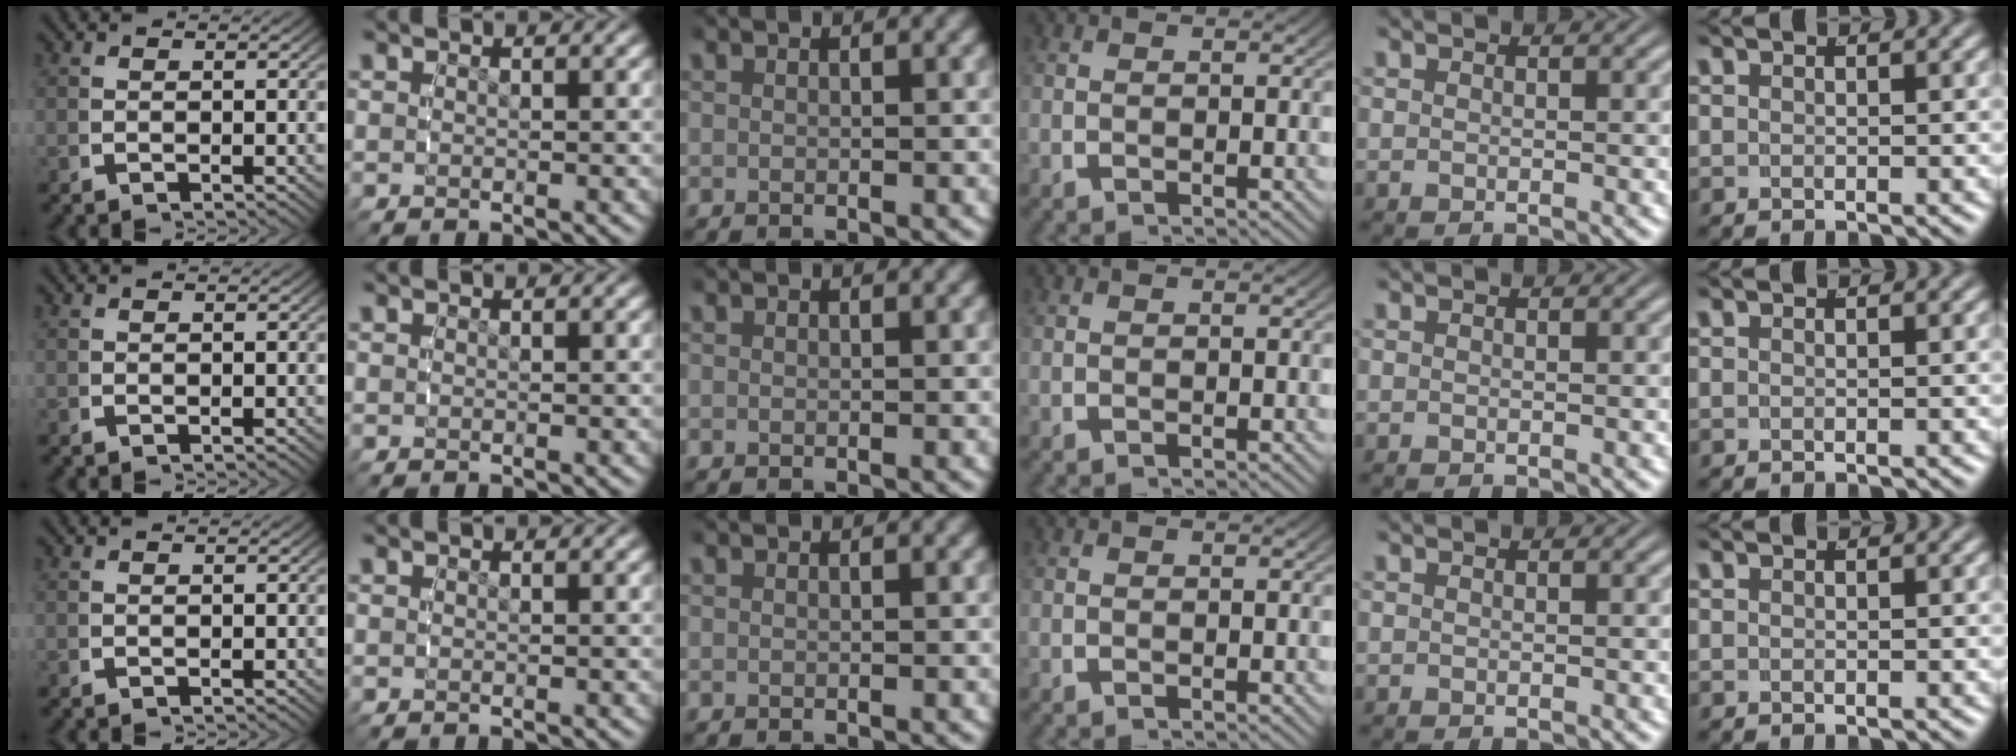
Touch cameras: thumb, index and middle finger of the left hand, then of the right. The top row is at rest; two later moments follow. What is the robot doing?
{"motion": "reach", "object": "plastic wrap"}